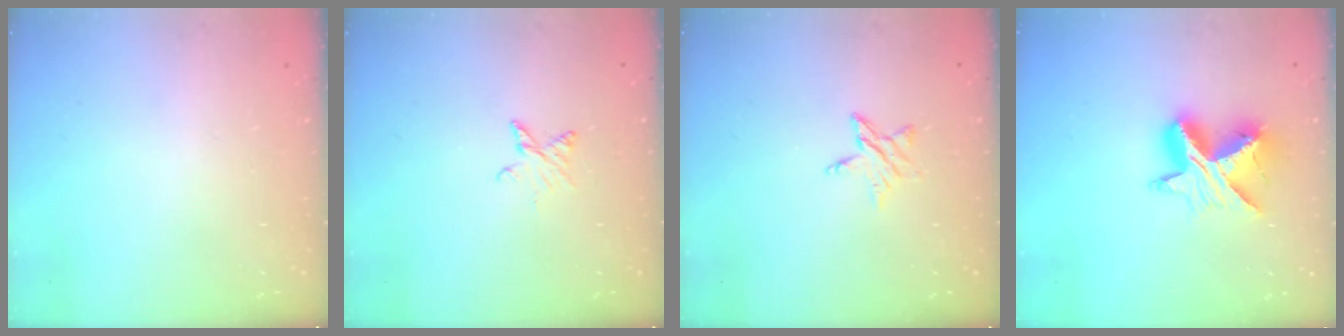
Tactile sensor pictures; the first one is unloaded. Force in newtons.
{"total": 3.1, "press": 3.1, "slide": 0.4}
{"total": 5.5, "press": 5.4, "slide": 0.5}
{"total": 11.0, "press": 11.0, "slide": 0.8}